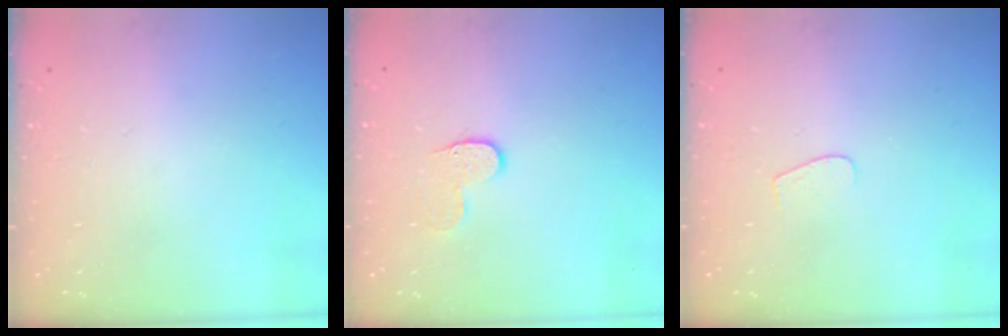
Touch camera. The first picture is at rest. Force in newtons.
{"total": 6.6, "press": 6.6, "slide": 0.6}
{"total": 3.7, "press": 3.7, "slide": 0.3}